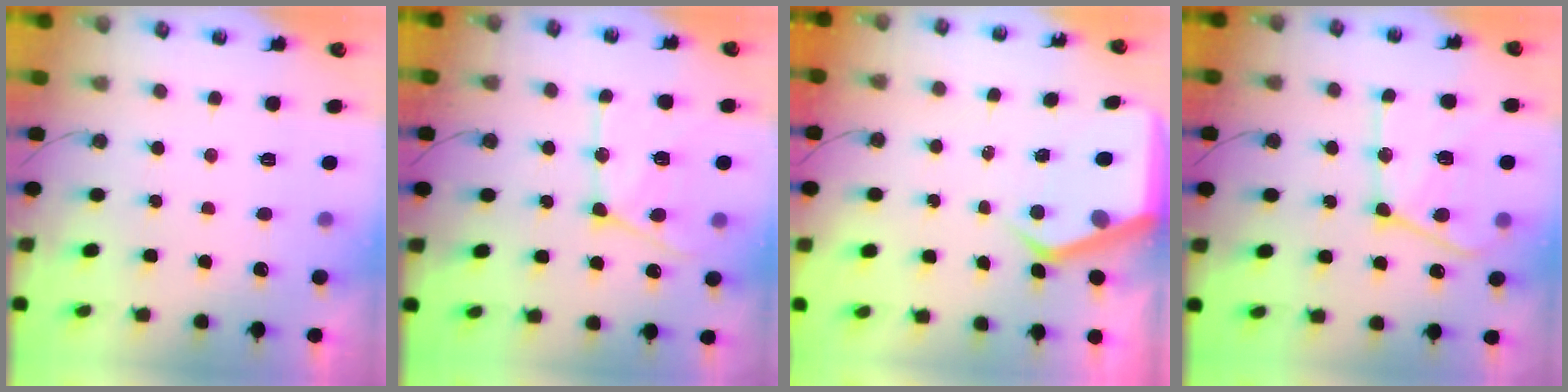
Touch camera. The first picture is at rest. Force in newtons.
{"total": 16.5, "press": 16.4, "slide": 1.7}
{"total": 5.5, "press": 5.5, "slide": 0.4}
{"total": 19.7, "press": 19.6, "slide": 2.2}